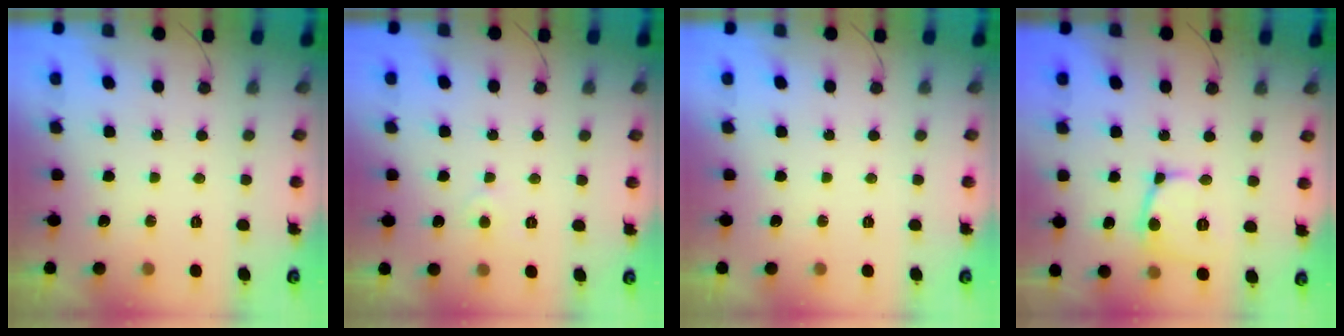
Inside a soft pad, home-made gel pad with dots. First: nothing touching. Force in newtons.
{"total": 3.1, "press": 3.0, "slide": 0.4}
{"total": 0.0}
{"total": 8.7, "press": 8.6, "slide": 1.1}